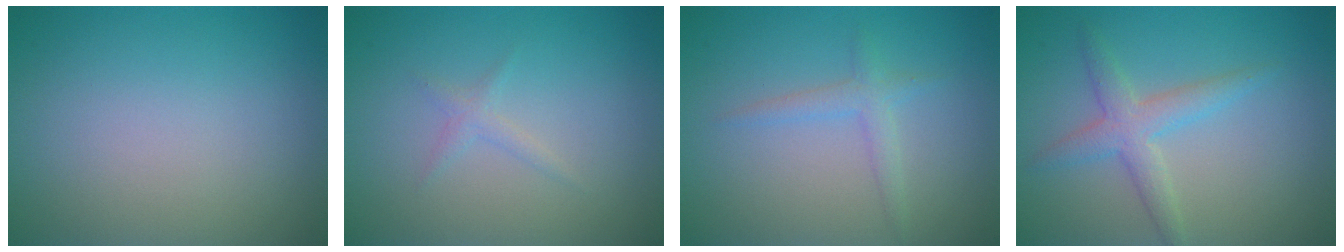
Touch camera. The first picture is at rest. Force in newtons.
{"total": 1.0, "press": 1.0, "slide": 0.1}
{"total": 1.6, "press": 1.6, "slide": 0.1}
{"total": 2.9, "press": 2.9, "slide": 0.3}